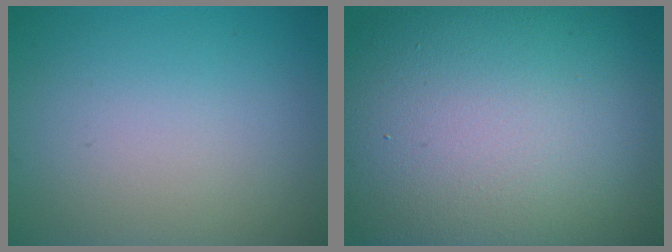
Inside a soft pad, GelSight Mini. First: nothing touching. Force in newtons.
{"total": 18.9, "press": 18.9, "slide": 0.4}